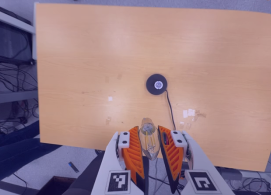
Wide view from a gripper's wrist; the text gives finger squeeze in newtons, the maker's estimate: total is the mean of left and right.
{"total": 12.8, "left": 13.4, "right": 12.2}